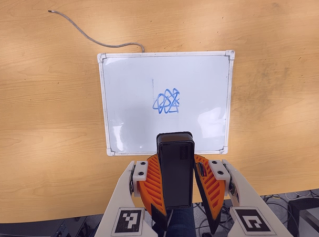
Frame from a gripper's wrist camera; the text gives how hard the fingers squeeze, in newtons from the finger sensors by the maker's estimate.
{"total": 7.3, "left": 7.5, "right": 7.0}